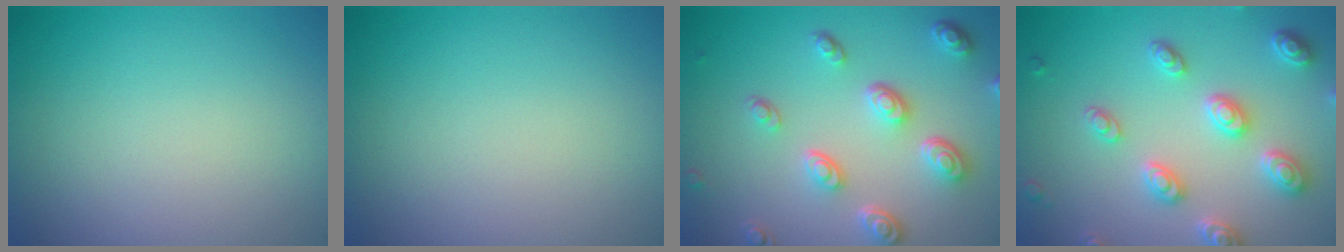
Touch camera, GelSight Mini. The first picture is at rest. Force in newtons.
{"total": 0.0}
{"total": 4.9, "press": 3.7, "slide": 3.2}
{"total": 3.8, "press": 3.6, "slide": 1.1}